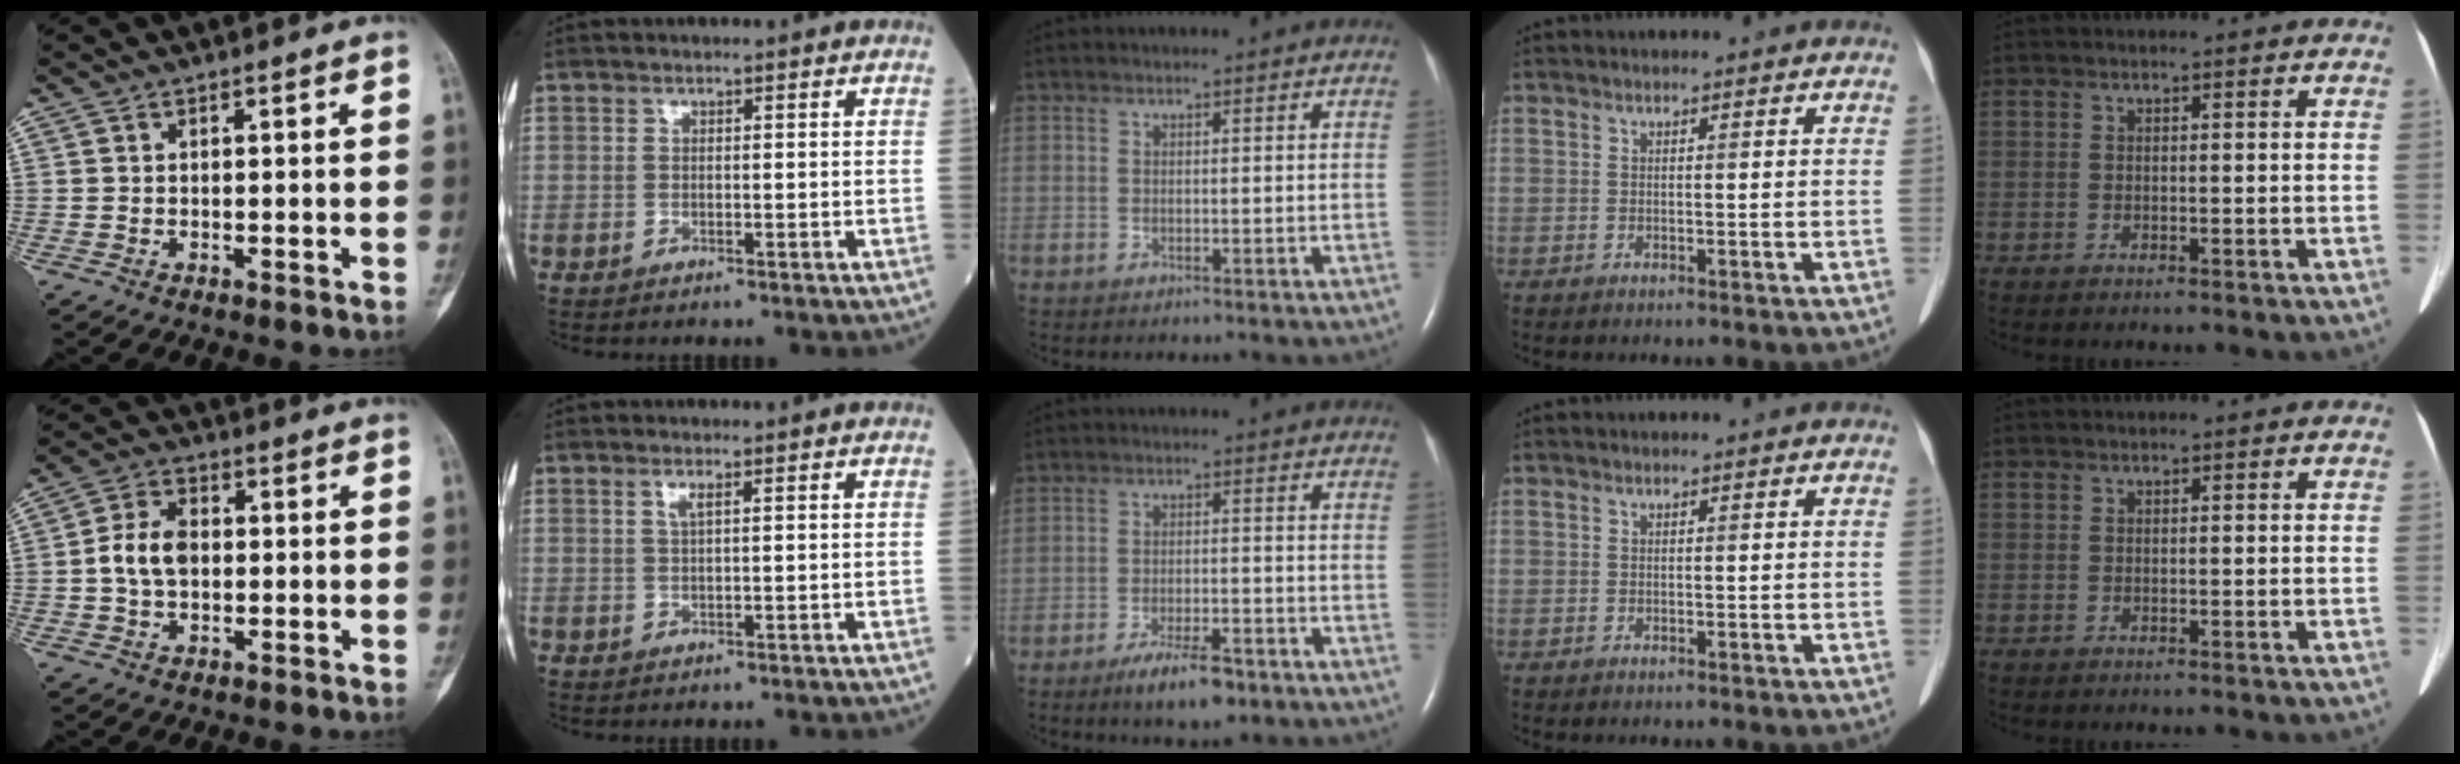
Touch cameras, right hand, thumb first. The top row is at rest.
{"thumb": {"total": 6.9, "force": [-0.1, 4.7, 5.1], "torque": [-0.093, 0.015, -0.007]}, "index": {"total": 1.4, "force": [0.7, 0.0, 1.2], "torque": [-0.030, 0.001, 0.013]}, "middle": {"total": 6.4, "force": [-4.2, 1.6, 4.6], "torque": [-0.087, -0.008, -0.064]}}